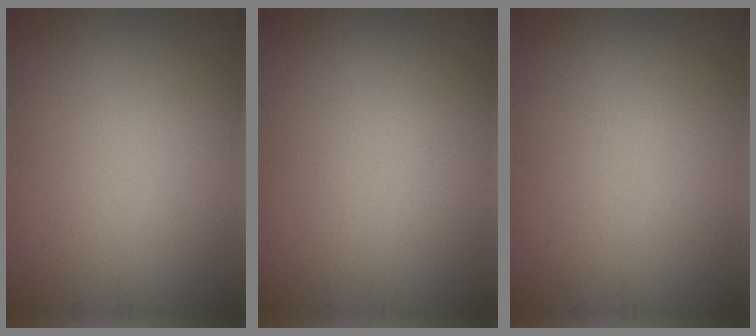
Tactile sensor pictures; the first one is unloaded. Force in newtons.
{"total": 0.0}
{"total": 0.0}